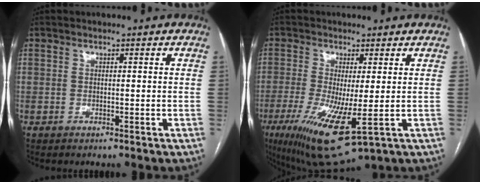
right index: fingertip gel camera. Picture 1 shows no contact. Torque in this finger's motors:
{"motor_torque": [1.40, -0.74, 0.34, 0.10]}